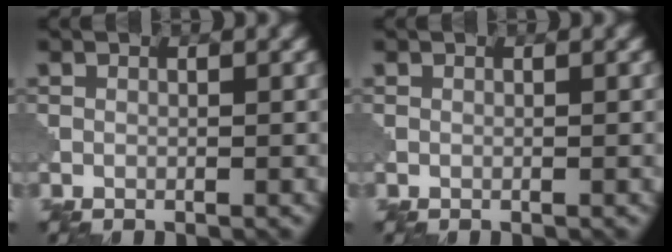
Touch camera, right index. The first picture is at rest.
{"total": 0.0}